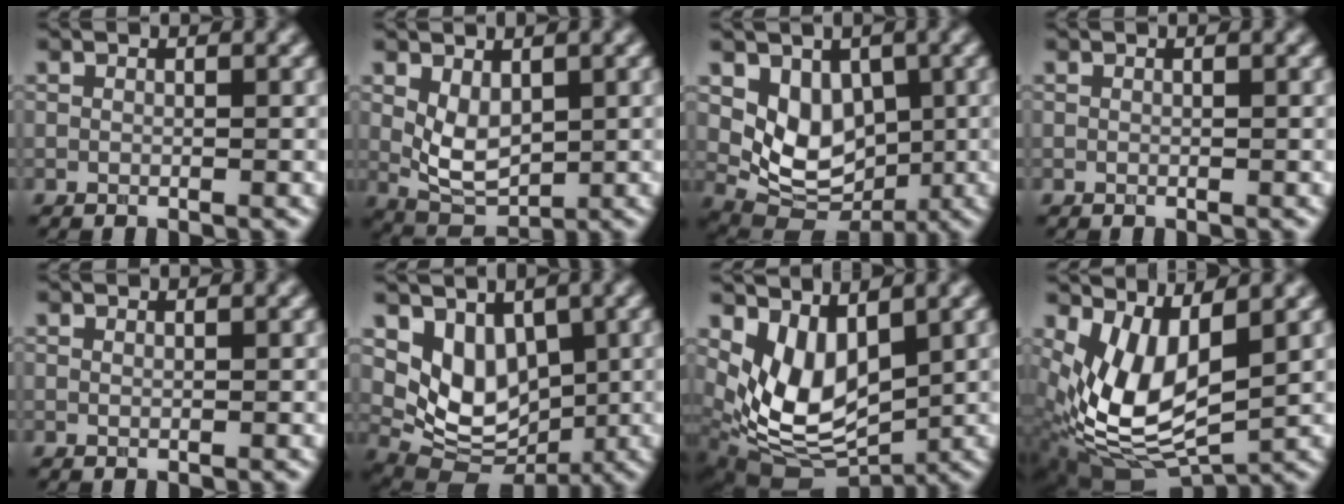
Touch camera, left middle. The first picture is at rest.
{"total": 3.4, "force": [0.9, 2.0, 2.6], "torque": [-0.057, -0.009, 0.025]}
{"total": 5.1, "force": [1.2, 3.9, 3.1], "torque": [-0.053, -0.020, 0.023]}
{"total": 0.0}
{"total": 0.0}
{"total": 5.5, "force": [2.0, 4.0, 3.3], "torque": [-0.061, -0.018, 0.035]}
{"total": 7.2, "force": [2.1, 4.3, 5.5], "torque": [-0.115, -0.024, 0.043]}
{"total": 8.0, "force": [1.4, 4.1, 6.7], "torque": [-0.147, -0.021, 0.033]}